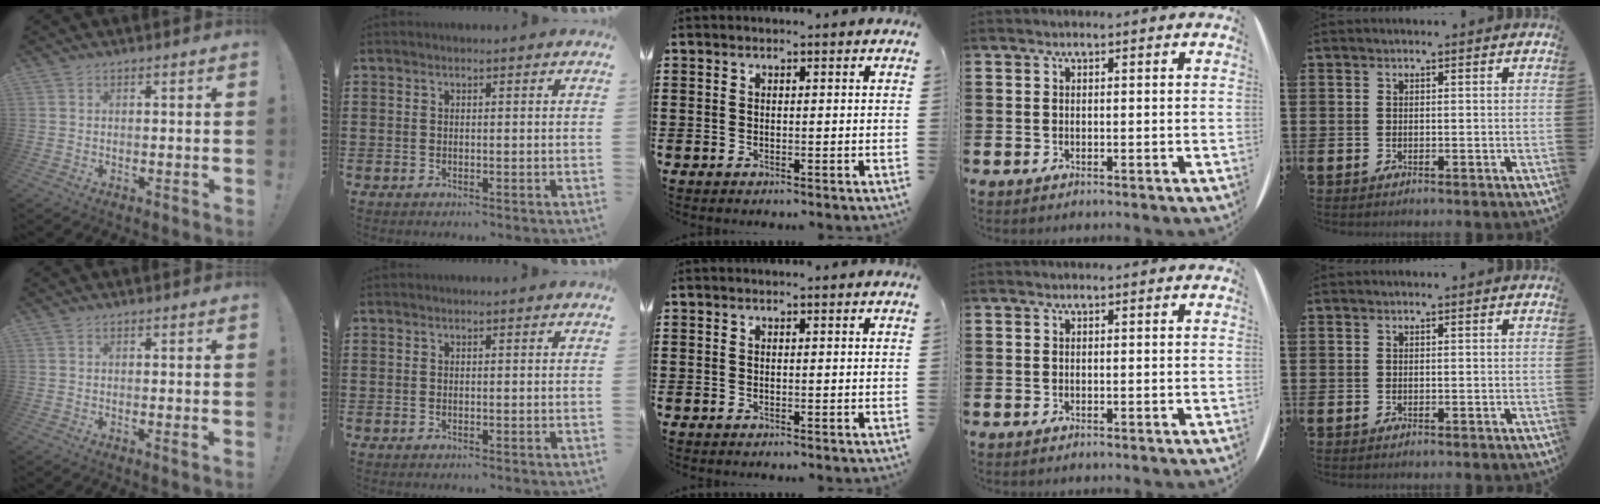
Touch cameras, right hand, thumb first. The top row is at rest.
{"thumb": {"total": 1.1, "force": [0.3, 0.0, 1.1], "torque": [-0.013, -0.004, 0.002]}}